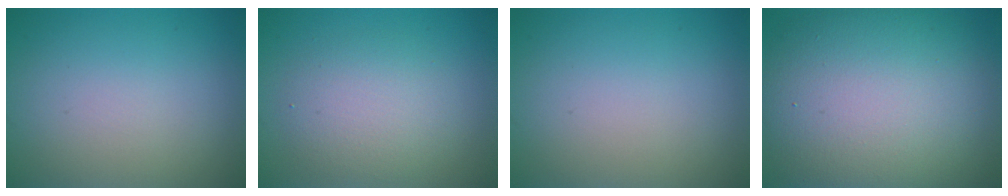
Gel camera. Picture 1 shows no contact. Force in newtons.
{"total": 3.8, "press": 3.7, "slide": 0.3}
{"total": 0.0}
{"total": 14.1, "press": 14.1, "slide": 1.4}